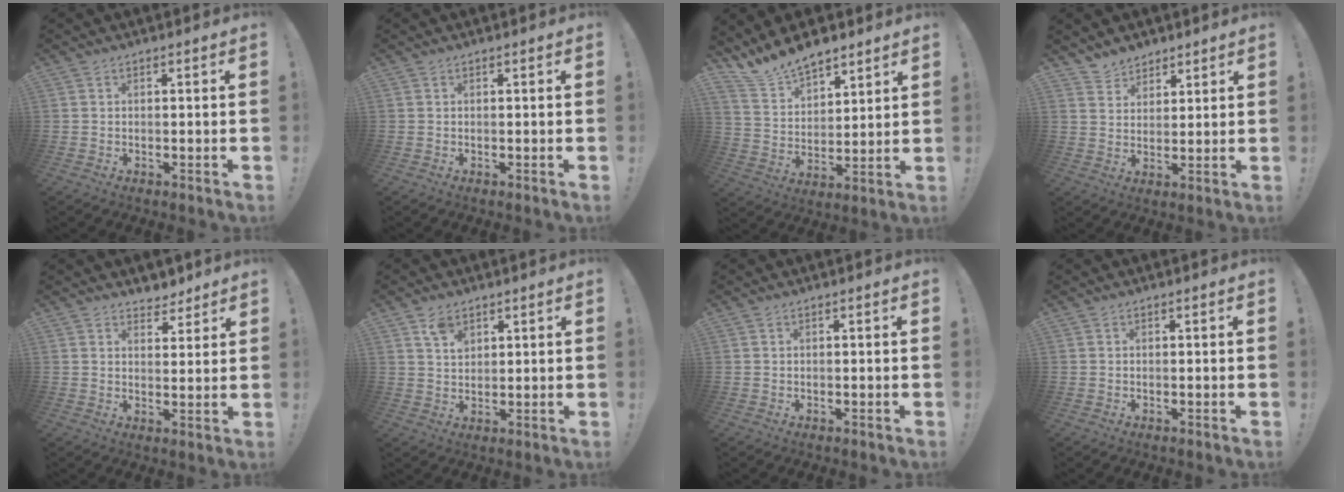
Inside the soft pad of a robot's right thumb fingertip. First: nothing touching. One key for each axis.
{"total": 0.0}
{"total": 11.4, "fx": 10.3, "fy": 4.2, "fz": 2.3, "tx": -0.061, "ty": -0.083, "tz": 0.197}
{"total": 4.5, "fx": 3.9, "fy": 2.1, "fz": 0.0, "tx": -0.003, "ty": -0.029, "tz": 0.076}
{"total": 5.0, "fx": 4.3, "fy": 2.6, "fz": 0.3, "tx": 0.011, "ty": -0.030, "tz": 0.077}
{"total": 5.2, "fx": 3.5, "fy": 3.1, "fz": 2.3, "tx": -0.038, "ty": -0.013, "tz": 0.065}
{"total": 0.0}
{"total": 0.0}